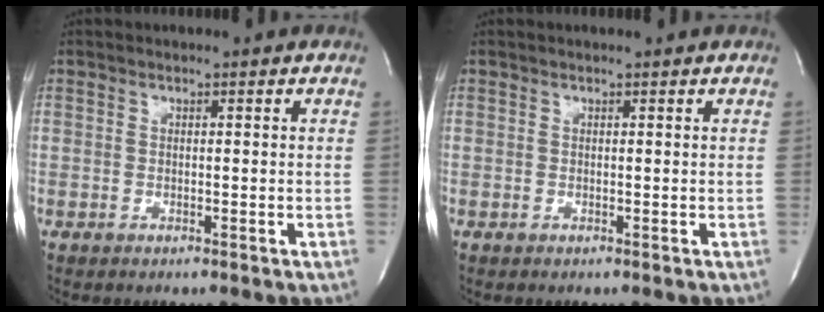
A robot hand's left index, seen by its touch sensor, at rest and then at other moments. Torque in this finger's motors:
{"motor_torque": [0.03, -0.02, -0.21, -0.03]}